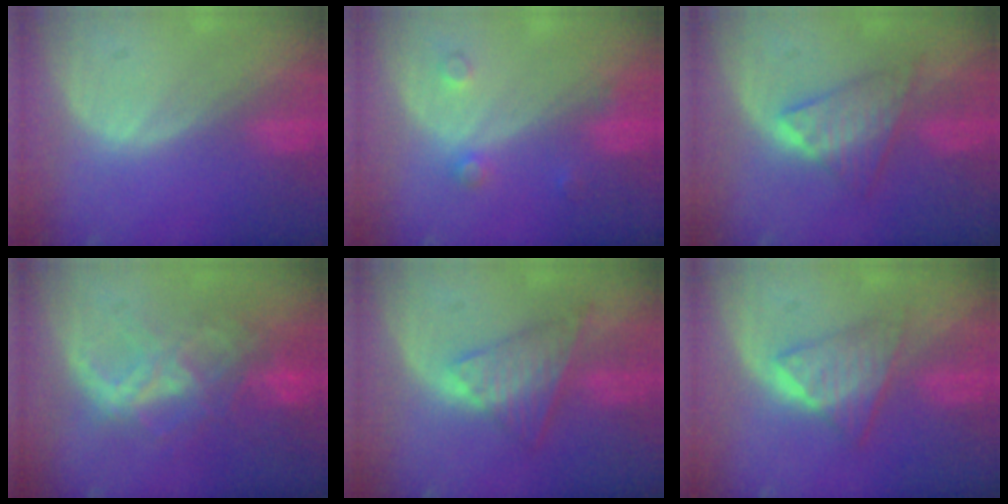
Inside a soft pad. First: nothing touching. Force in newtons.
{"total": 2.3, "press": 2.3, "slide": 0.2}
{"total": 5.9, "press": 5.9, "slide": 0.8}
{"total": 8.8, "press": 7.5, "slide": 4.6}
{"total": 7.5, "press": 6.2, "slide": 4.3}
{"total": 6.3, "press": 5.4, "slide": 3.1}